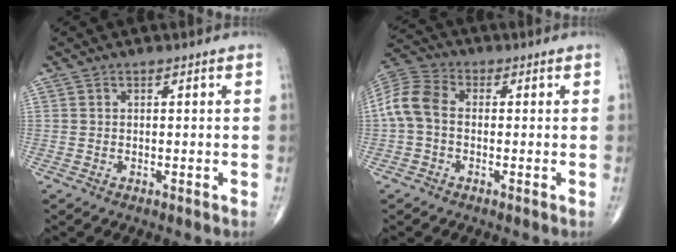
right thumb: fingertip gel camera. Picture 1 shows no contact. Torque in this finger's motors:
{"motor_torque": [-0.26, 0.49, 0.68, -0.14, 0.07]}